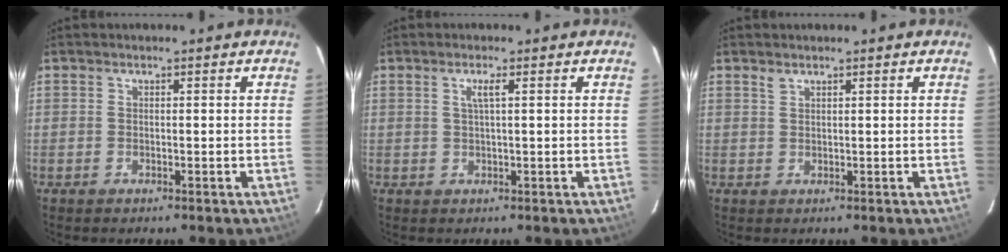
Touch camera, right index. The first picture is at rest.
{"total": 1.7, "force": [0.5, -0.2, 1.6], "torque": [-0.031, 0.001, 0.010]}
{"total": 0.9, "force": [0.8, 0.4, 0.4], "torque": [-0.007, 0.002, 0.015]}